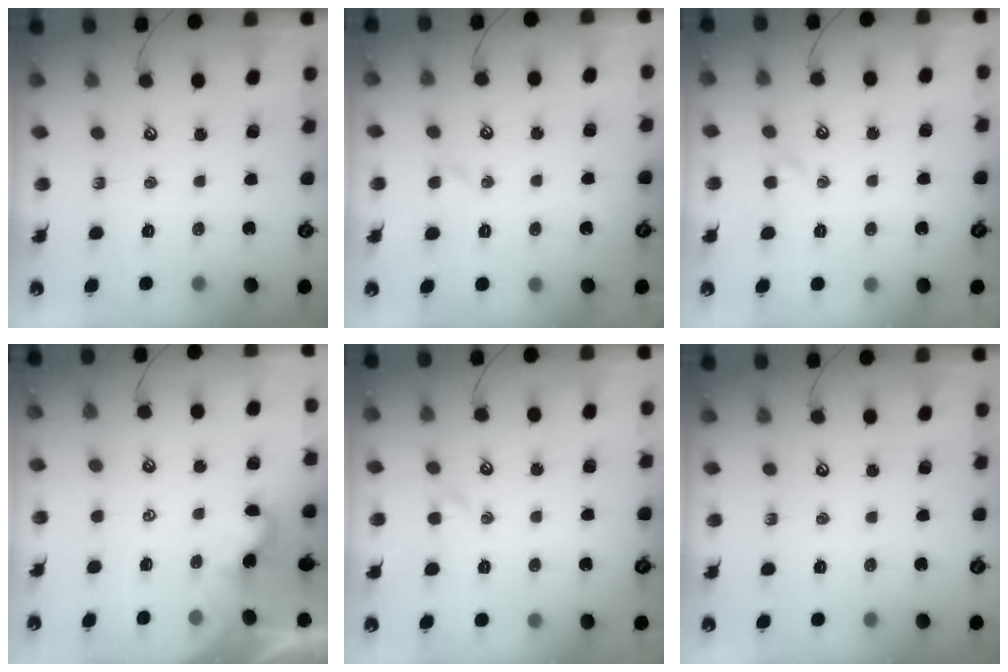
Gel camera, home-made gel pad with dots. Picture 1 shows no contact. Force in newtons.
{"total": 0.9, "press": 0.9, "slide": 0.1}
{"total": 0.6, "press": 0.4, "slide": 0.5}
{"total": 2.9, "press": 2.9, "slide": 0.2}
{"total": 0.6, "press": 0.4, "slide": 0.5}
{"total": 0.0}